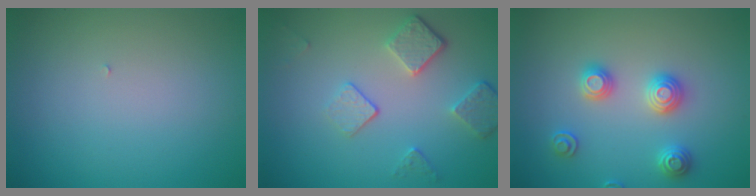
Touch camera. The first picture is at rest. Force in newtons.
{"total": 3.8, "press": 2.9, "slide": 2.5}
{"total": 2.8, "press": 2.8, "slide": 0.2}